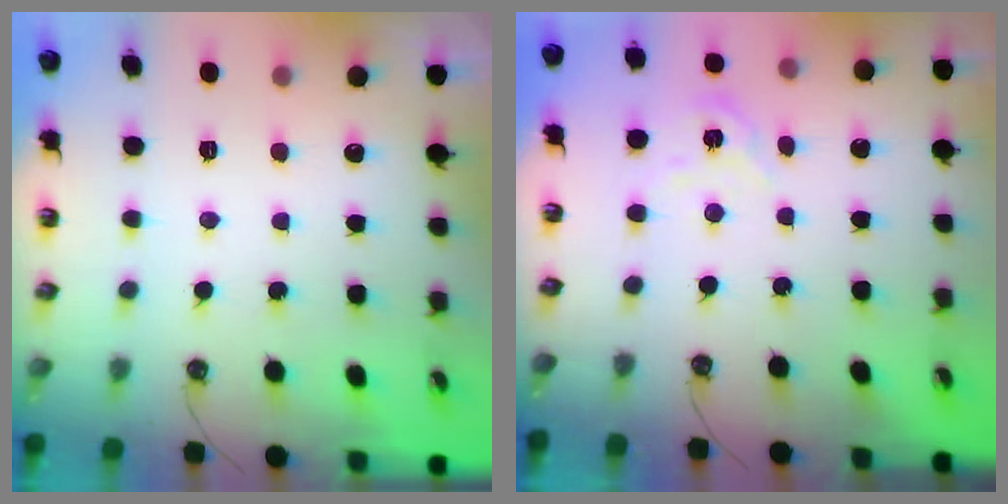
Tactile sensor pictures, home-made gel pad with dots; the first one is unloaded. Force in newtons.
{"total": 3.7, "press": 3.7, "slide": 0.4}